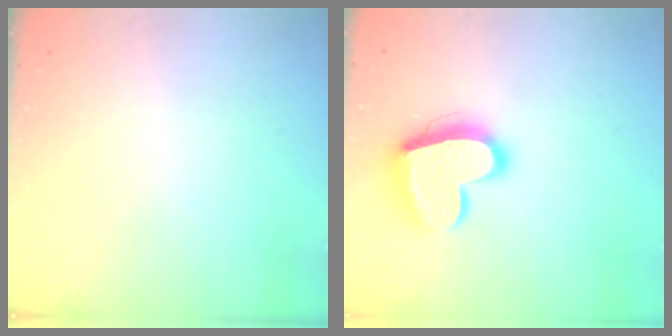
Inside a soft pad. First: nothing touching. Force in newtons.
{"total": 16.6, "press": 16.5, "slide": 1.4}